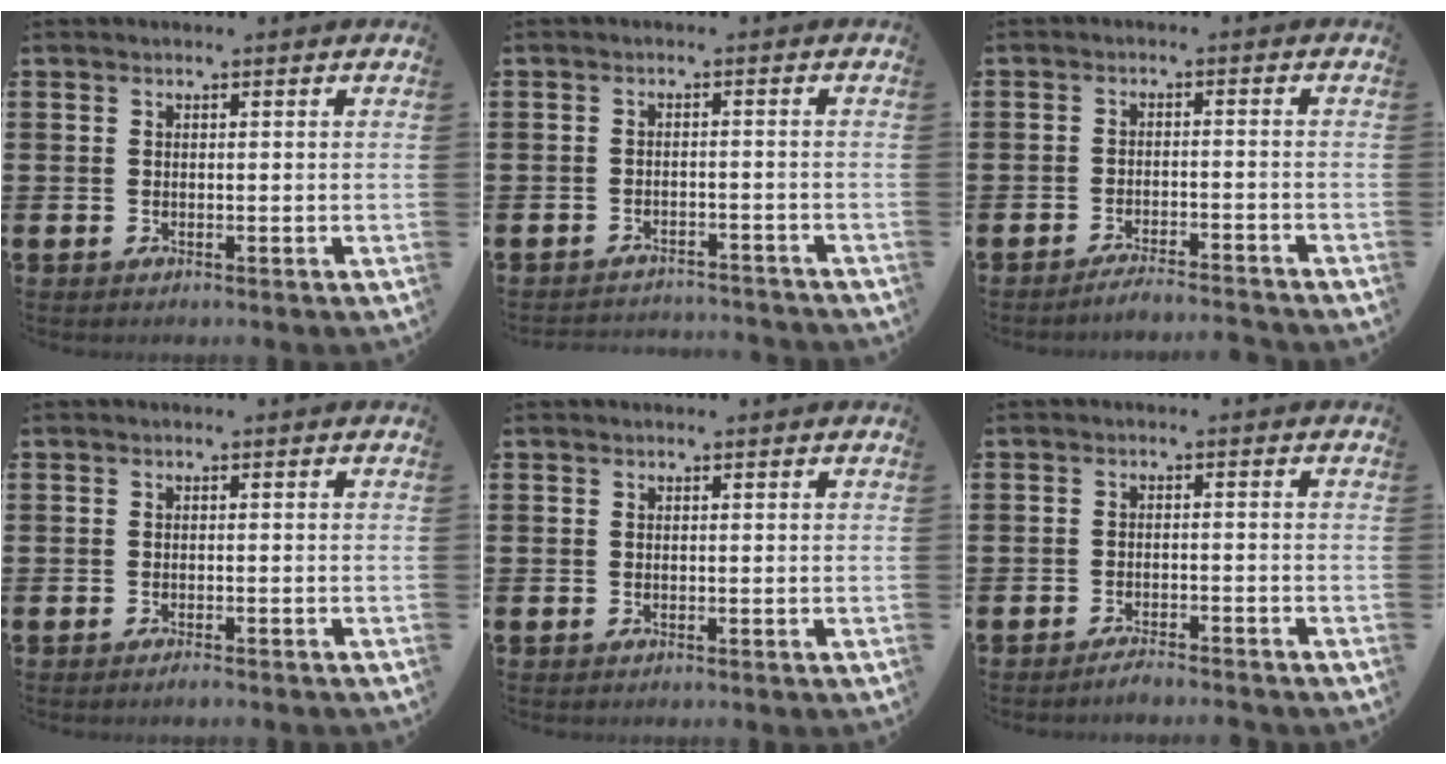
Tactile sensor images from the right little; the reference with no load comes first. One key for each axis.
{"total": 2.1, "fx": -2.1, "fy": 0.0, "fz": -0.1, "tx": -0.004, "ty": 0.003, "tz": -0.046}
{"total": 2.4, "fx": -2.3, "fy": -0.2, "fz": 0.6, "tx": -0.010, "ty": 0.005, "tz": -0.045}
{"total": 0.8, "fx": -0.7, "fy": 0.1, "fz": 0.5, "tx": -0.010, "ty": -0.003, "tz": -0.013}
{"total": 0.0}
{"total": 1.9, "fx": -1.9, "fy": 0.0, "fz": 0.6, "tx": -0.010, "ty": 0.004, "tz": -0.036}